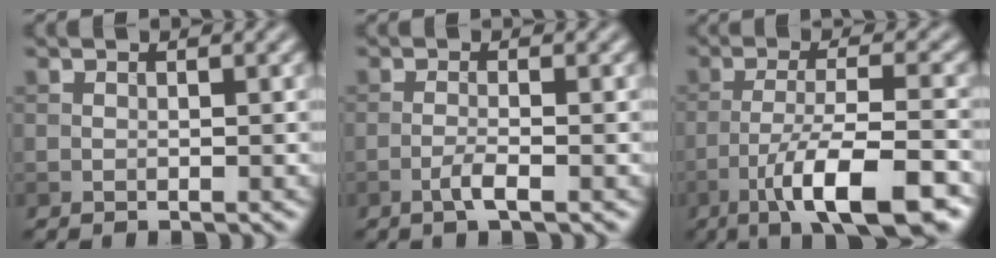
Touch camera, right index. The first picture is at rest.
{"total": 1.8, "force": [-0.9, 0.3, 1.6], "torque": [-0.030, 0.005, -0.022]}
{"total": 9.9, "force": [-5.4, 2.1, 8.0], "torque": [-0.126, 0.004, -0.090]}